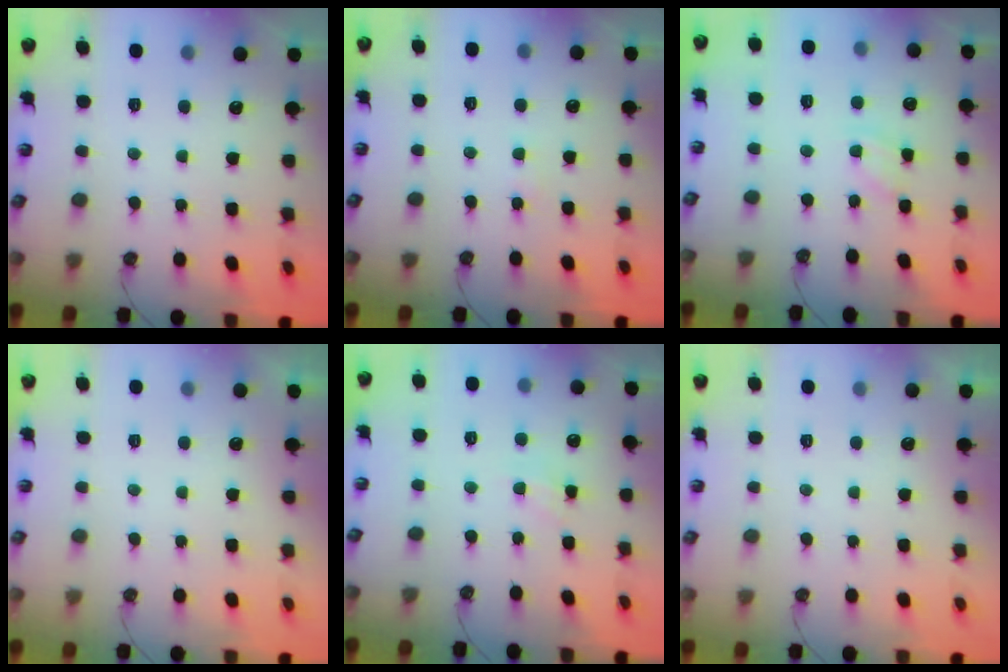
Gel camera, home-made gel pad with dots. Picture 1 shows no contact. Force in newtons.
{"total": 1.9, "press": 1.9, "slide": 0.2}
{"total": 2.6, "press": 2.6, "slide": 0.4}
{"total": 0.0}
{"total": 3.5, "press": 3.5, "slide": 0.5}
{"total": 0.0}